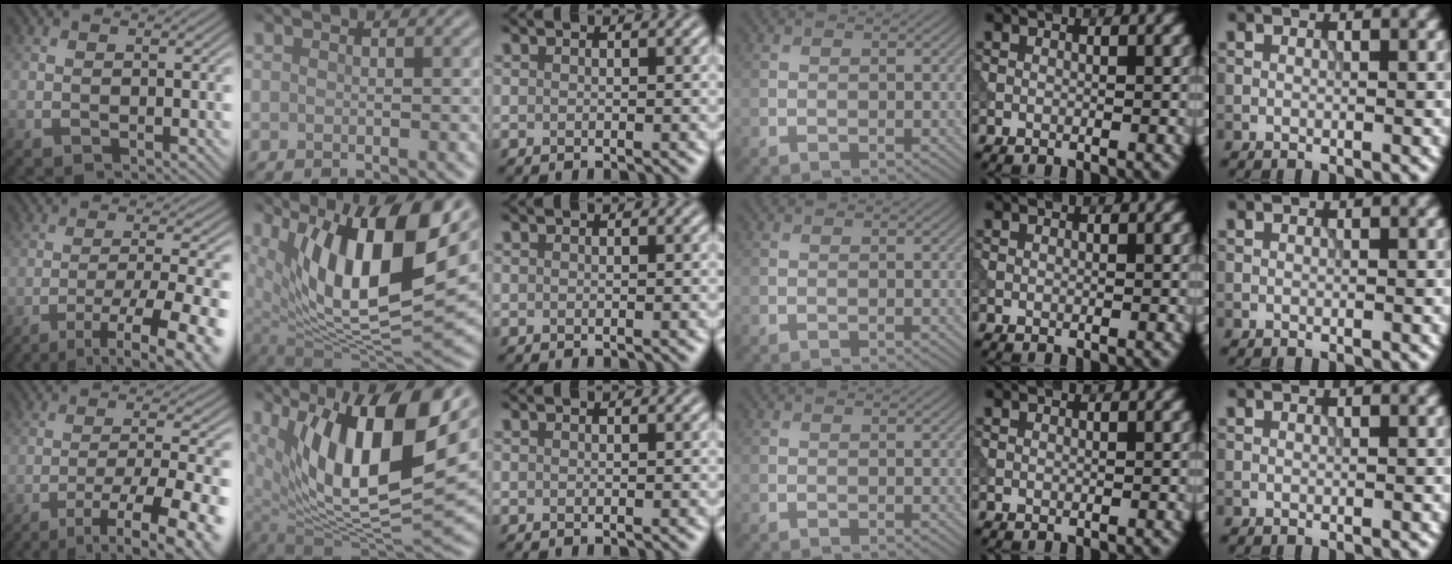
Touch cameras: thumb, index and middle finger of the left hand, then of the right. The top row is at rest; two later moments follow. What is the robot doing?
{"motion": "extract", "object": "tissue"}